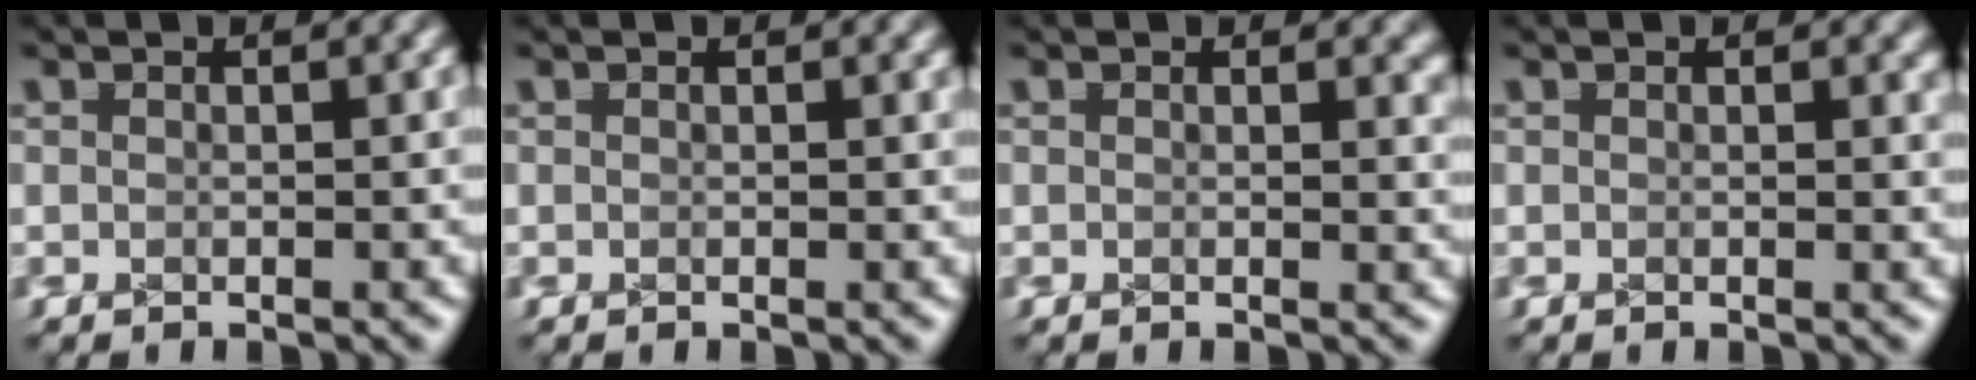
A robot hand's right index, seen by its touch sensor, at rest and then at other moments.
{"total": 0.0}
{"total": 1.0, "force": [0.9, 0.2, 0.4], "torque": [-0.006, -0.001, 0.012]}
{"total": 0.6, "force": [0.5, 0.1, 0.2], "torque": [-0.003, 0.000, 0.006]}